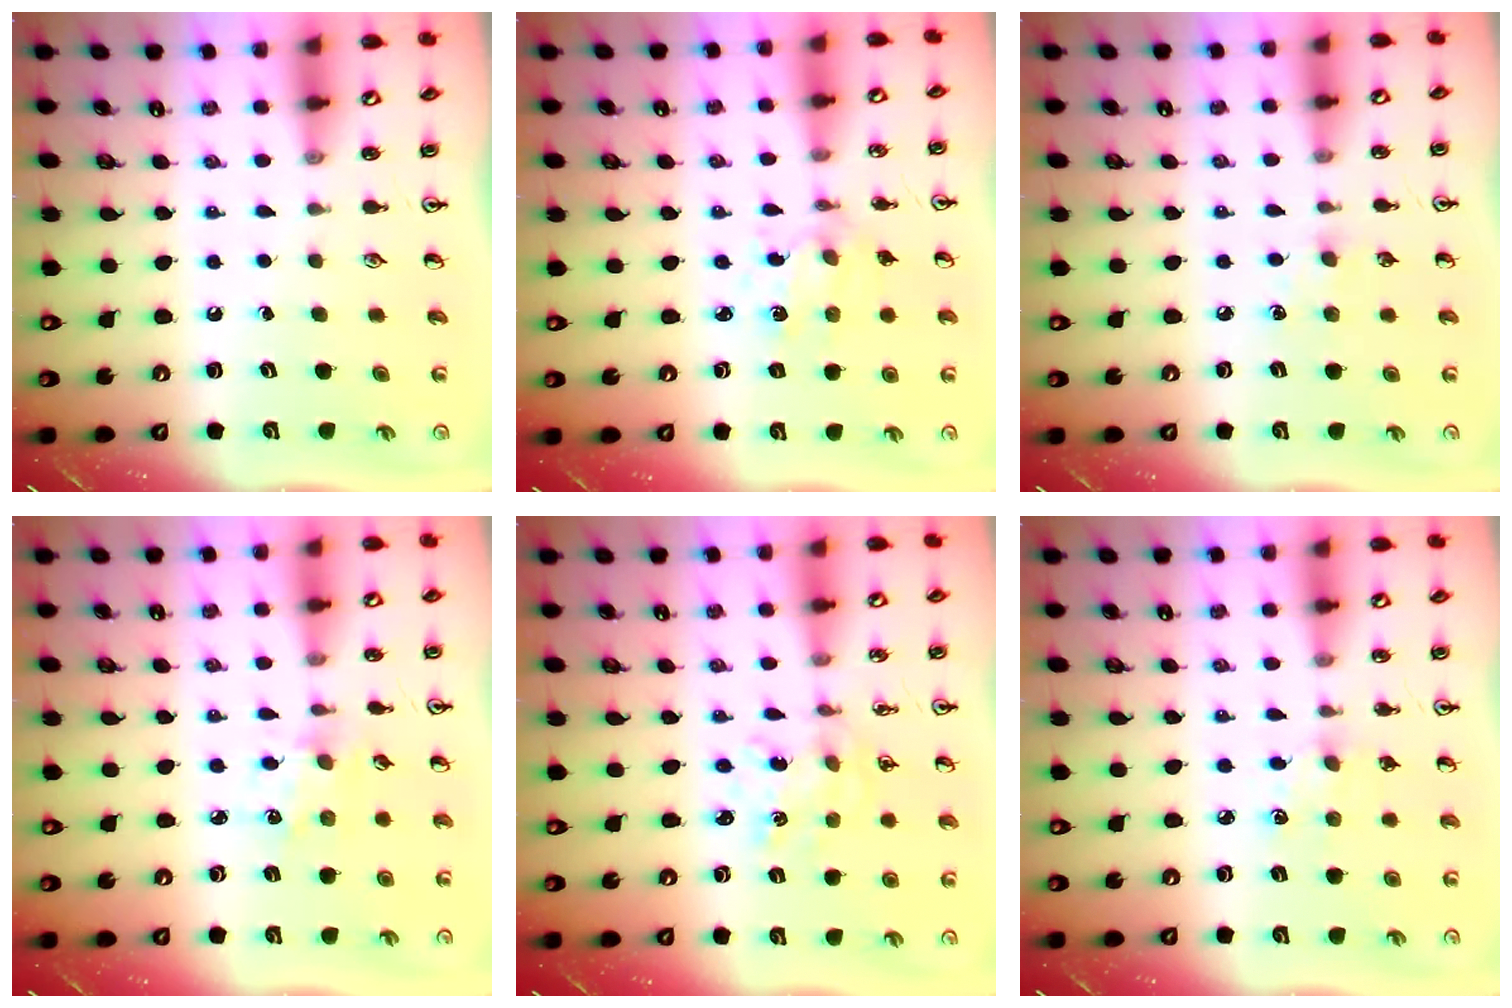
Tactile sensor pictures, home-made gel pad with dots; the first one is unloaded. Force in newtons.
{"total": 2.0, "press": 2.0, "slide": 0.5}
{"total": 5.4, "press": 5.3, "slide": 0.7}
{"total": 1.6, "press": 1.6, "slide": 0.0}
{"total": 1.5, "press": 1.5, "slide": 0.1}
{"total": 5.9, "press": 5.8, "slide": 0.6}